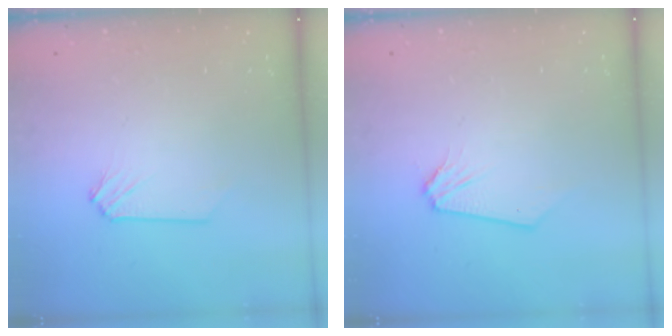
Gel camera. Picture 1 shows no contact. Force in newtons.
{"total": 0.0}